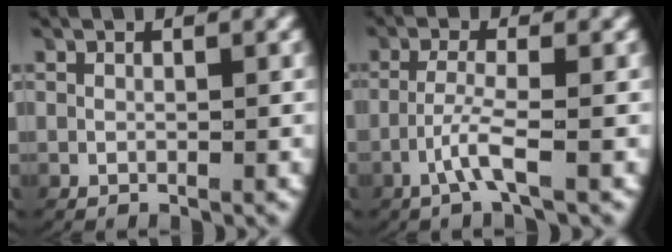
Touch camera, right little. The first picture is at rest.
{"total": 2.9, "force": [-1.4, 0.2, 2.5], "torque": [-0.060, -0.009, -0.022]}